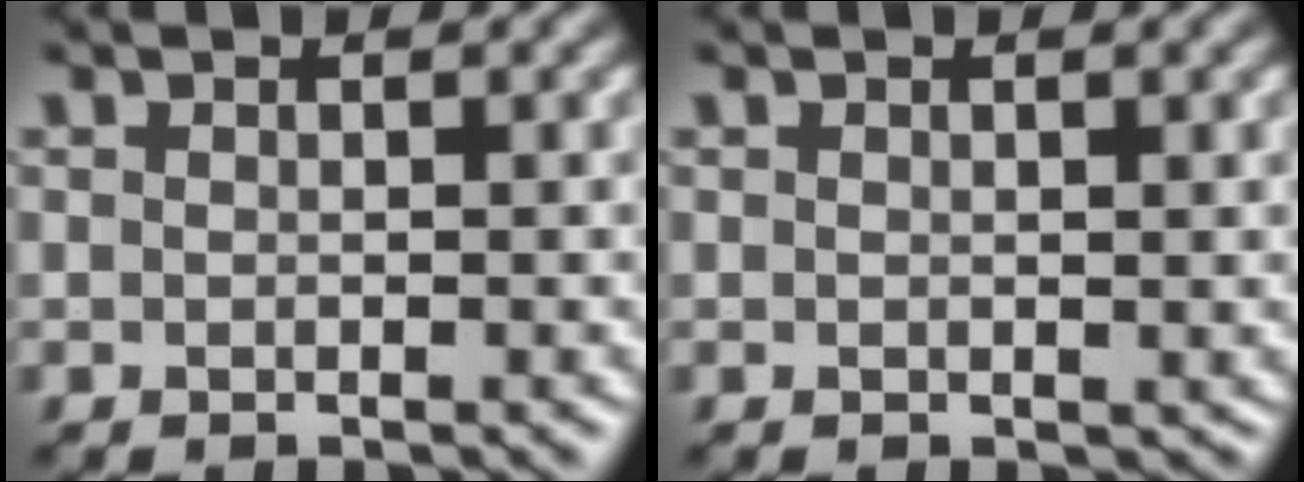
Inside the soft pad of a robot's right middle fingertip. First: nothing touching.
{"total": 0.5, "force": [0.3, 0.4, 0.3], "torque": [-0.002, -0.002, 0.003]}